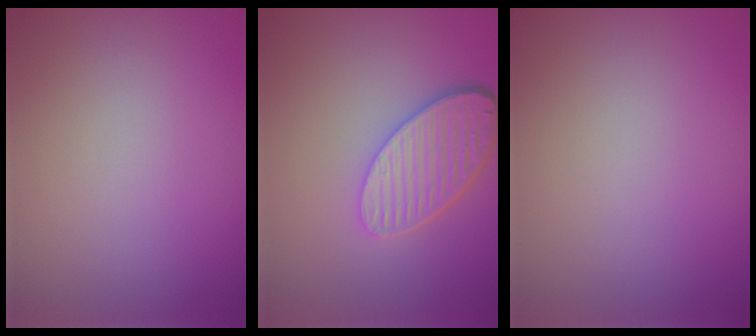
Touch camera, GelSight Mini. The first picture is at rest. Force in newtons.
{"total": 5.0, "press": 3.9, "slide": 3.2}
{"total": 0.0}